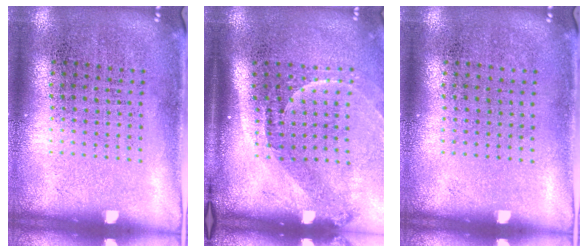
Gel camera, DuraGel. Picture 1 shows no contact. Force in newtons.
{"total": 2.2, "press": 1.5, "slide": 1.6}
{"total": 0.0}